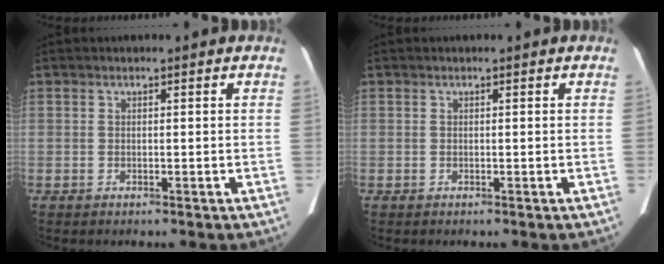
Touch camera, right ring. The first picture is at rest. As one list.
[{"total": 0.0}]